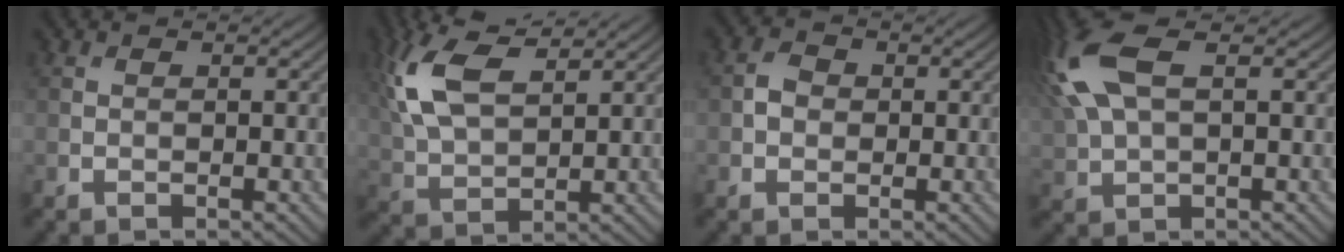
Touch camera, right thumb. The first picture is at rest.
{"total": 10.9, "force": [5.2, 4.7, 8.3], "torque": [-0.215, 0.018, 0.105]}
{"total": 2.0, "force": [-0.1, 1.7, 1.0], "torque": [-0.022, 0.001, -0.009]}
{"total": 10.8, "force": [3.7, 5.0, 8.9], "torque": [-0.249, 0.018, 0.072]}